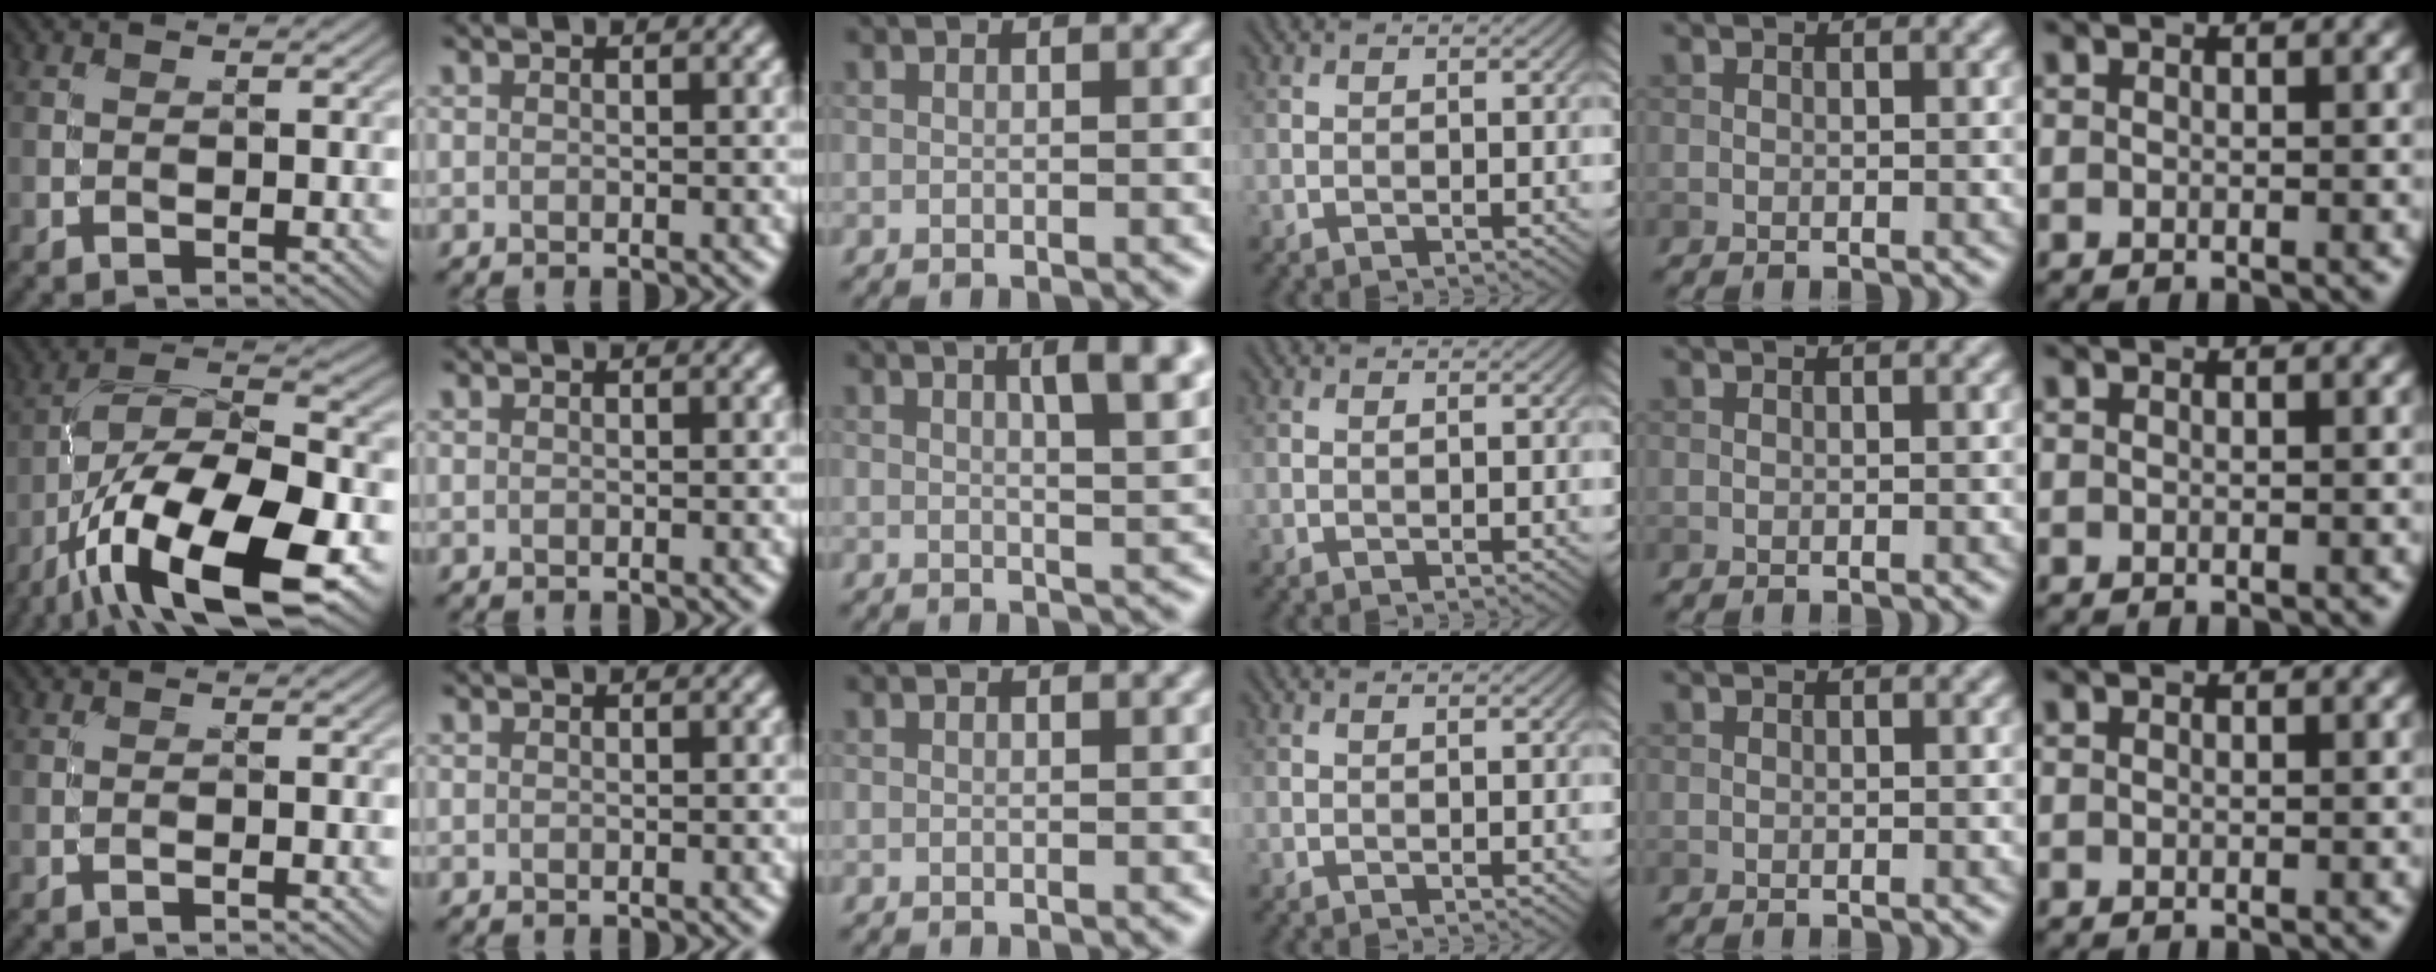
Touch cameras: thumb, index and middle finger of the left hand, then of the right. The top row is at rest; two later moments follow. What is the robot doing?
{"motion": "unscrew", "object": "medicine bottle"}